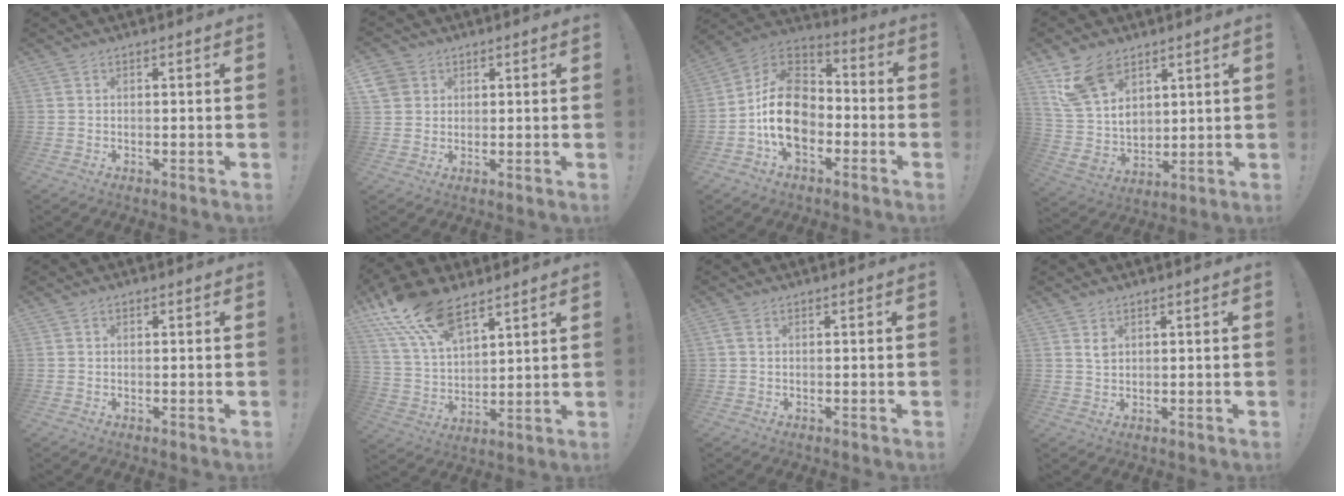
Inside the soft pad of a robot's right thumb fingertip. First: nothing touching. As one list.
[{"total": 4.6, "force": [2.1, 4.0, 1.2], "torque": [-0.019, -0.009, 0.041]}, {"total": 18.4, "force": [-3.7, 13.2, 12.3], "torque": [-0.203, 0.036, -0.057]}, {"total": 14.0, "force": [8.4, 9.0, 6.7], "torque": [-0.137, -0.043, 0.166]}, {"total": 0.5, "force": [0.1, 0.5, 0.1], "torque": [-0.002, 0.002, 0.003]}, {"total": 16.4, "force": [11.6, 7.4, 8.9], "torque": [-0.184, -0.059, 0.219]}, {"total": 1.3, "force": [0.4, 0.7, 1.0], "torque": [-0.026, 0.005, 0.009]}, {"total": 1.8, "force": [1.0, 1.0, 1.1], "torque": [-0.014, -0.004, 0.017]}]